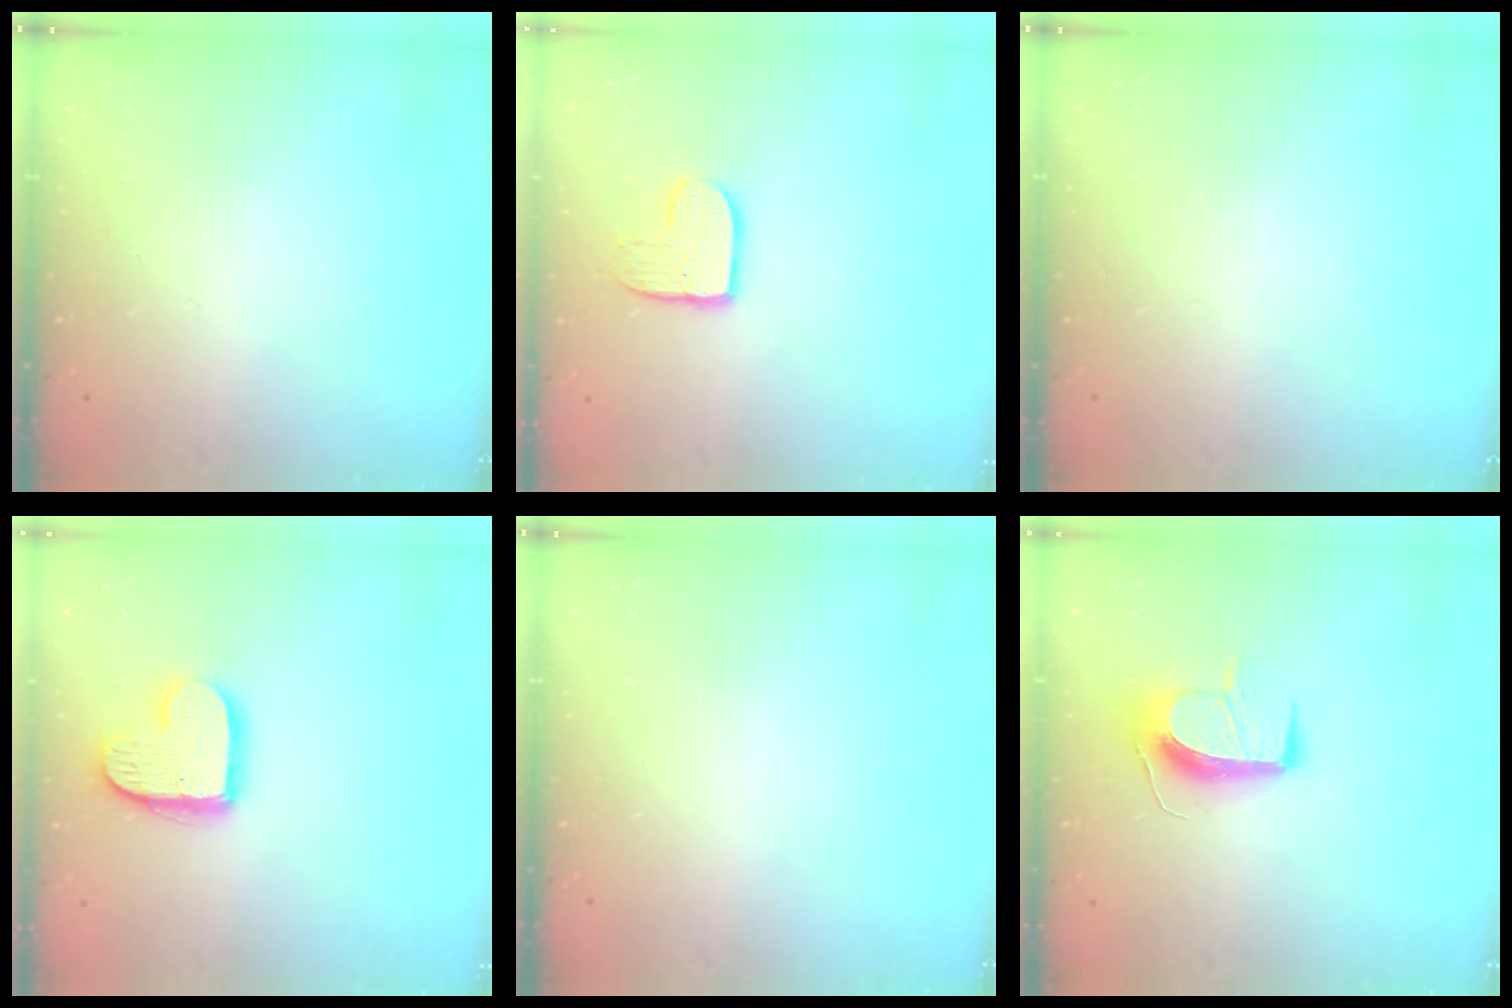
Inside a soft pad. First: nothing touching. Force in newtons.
{"total": 9.5, "press": 9.5, "slide": 0.3}
{"total": 0.0}
{"total": 13.0, "press": 13.0, "slide": 0.8}
{"total": 0.0}
{"total": 12.7, "press": 12.7, "slide": 0.5}